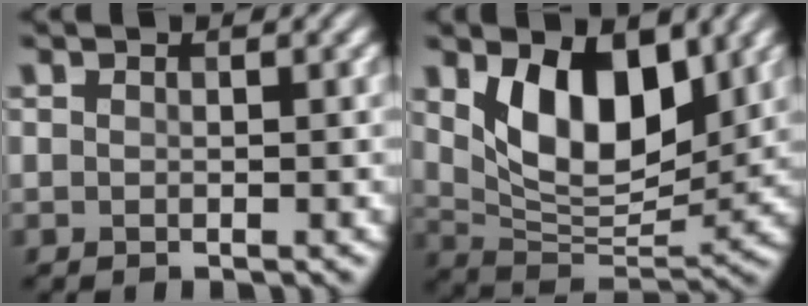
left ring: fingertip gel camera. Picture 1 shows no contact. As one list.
[{"total": 8.4, "force": [3.2, 4.5, 6.3], "torque": [-0.110, -0.017, 0.057]}]